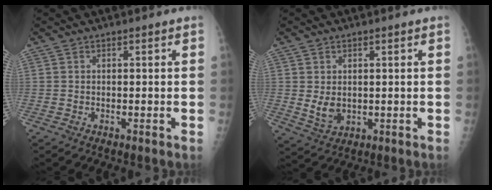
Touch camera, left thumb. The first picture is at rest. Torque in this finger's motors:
{"motor_torque": [-0.24, 0.35, 0.26, -0.38, 0.01]}